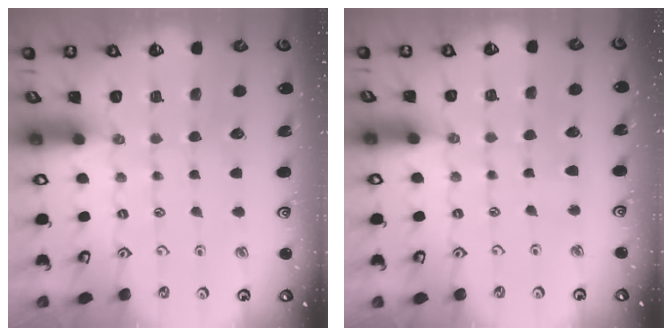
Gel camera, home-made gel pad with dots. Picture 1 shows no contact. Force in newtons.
{"total": 2.4, "press": 2.4, "slide": 0.3}